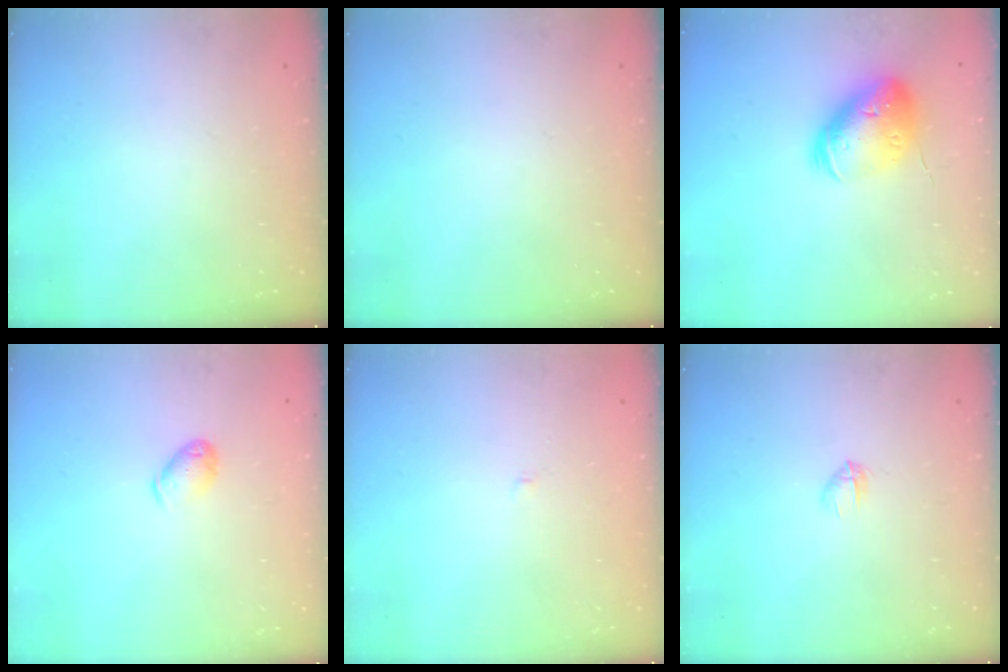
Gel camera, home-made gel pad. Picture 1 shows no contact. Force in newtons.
{"total": 0.0}
{"total": 17.6, "press": 17.3, "slide": 2.9}
{"total": 5.3, "press": 5.2, "slide": 0.8}
{"total": 1.9, "press": 1.9, "slide": 0.2}
{"total": 2.8, "press": 2.7, "slide": 0.7}